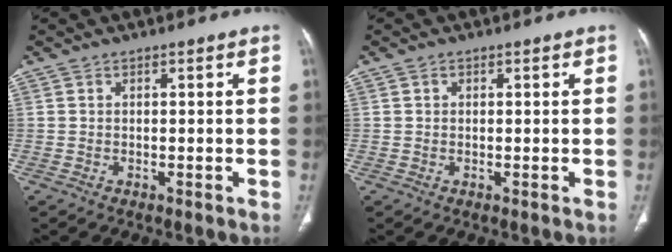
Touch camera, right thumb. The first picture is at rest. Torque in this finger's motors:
{"motor_torque": [-0.32, 0.34, 0.01, 0.56, 0.00]}